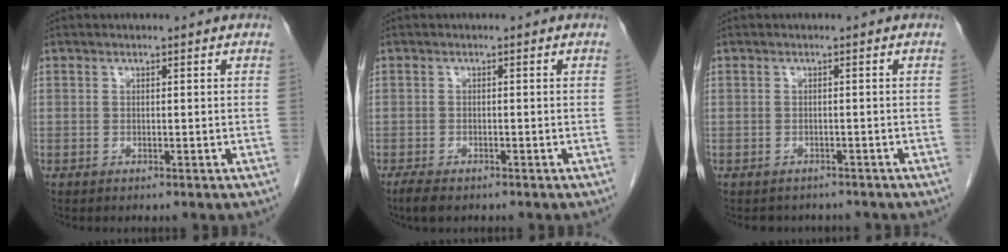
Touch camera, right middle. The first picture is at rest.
{"total": 2.6, "force": [-1.9, 0.8, 1.5], "torque": [-0.038, -0.008, -0.030]}
{"total": 3.5, "force": [-3.1, 1.6, 0.2], "torque": [-0.009, 0.001, -0.038]}